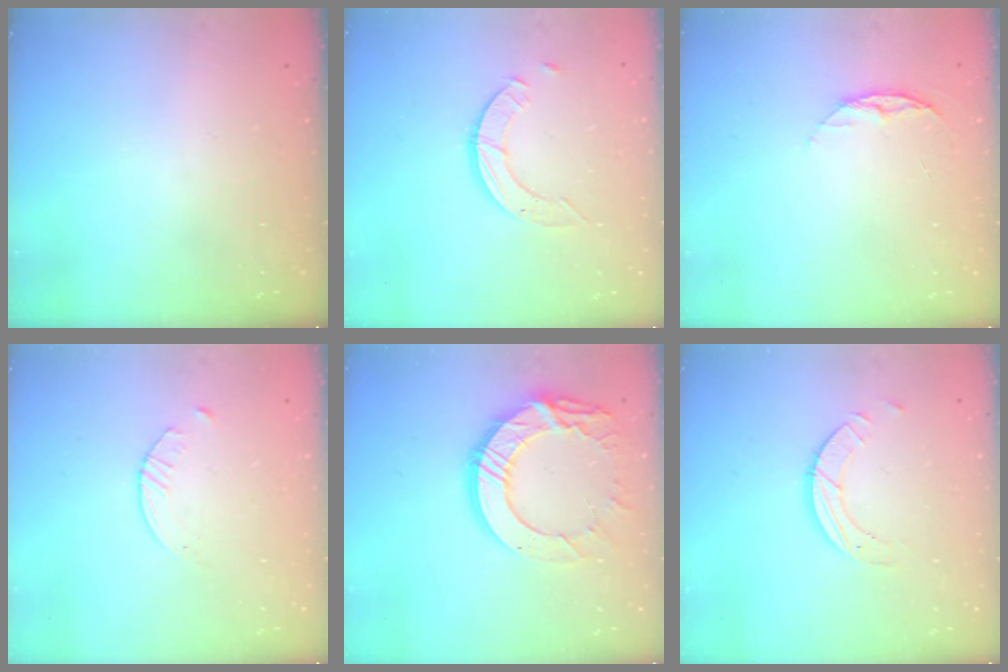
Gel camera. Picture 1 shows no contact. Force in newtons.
{"total": 3.5, "press": 3.5, "slide": 0.2}
{"total": 6.4, "press": 6.3, "slide": 0.7}
{"total": 2.0, "press": 2.0, "slide": 0.3}
{"total": 15.1, "press": 15.1, "slide": 0.9}
{"total": 4.2, "press": 4.2, "slide": 0.3}